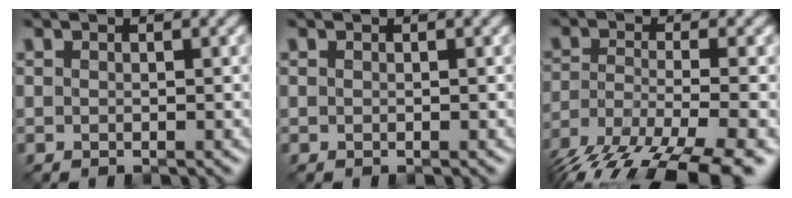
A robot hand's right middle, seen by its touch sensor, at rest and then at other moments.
{"total": 0.0}
{"total": 11.7, "force": [-8.6, 3.5, 7.2], "torque": [-0.145, -0.038, -0.136]}